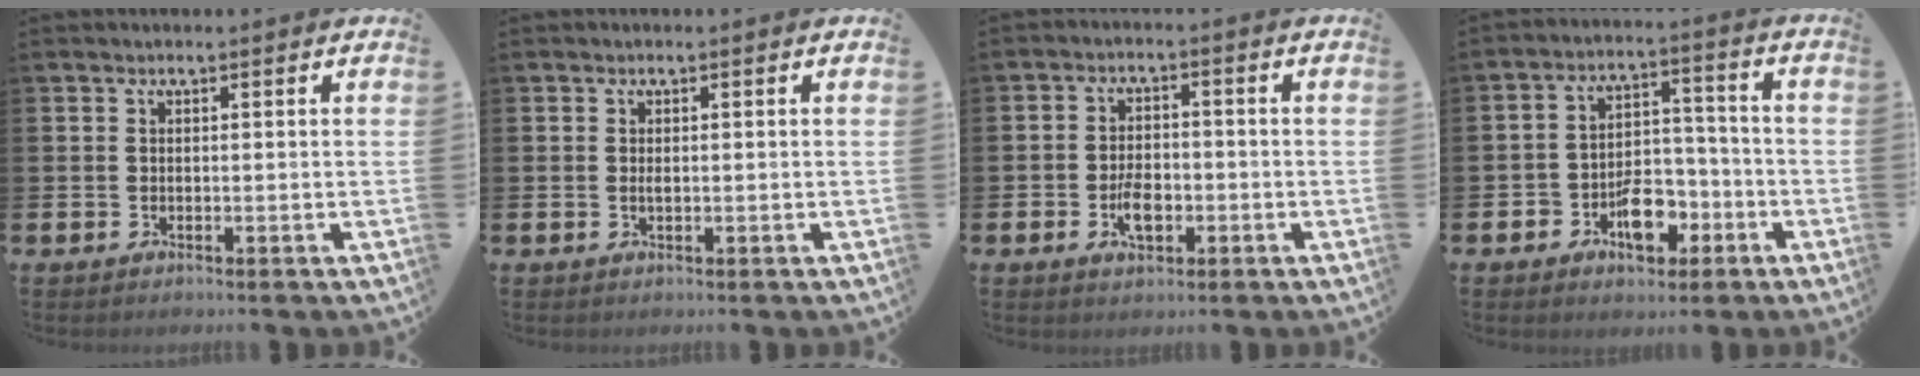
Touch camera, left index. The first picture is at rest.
{"total": 0.5, "force": [0.1, 0.2, 0.5], "torque": [-0.008, 0.000, 0.000]}
{"total": 4.2, "force": [-1.3, 2.3, 3.3], "torque": [-0.055, 0.005, -0.022]}
{"total": 7.3, "force": [-3.5, 4.6, 4.5], "torque": [-0.070, 0.021, -0.060]}